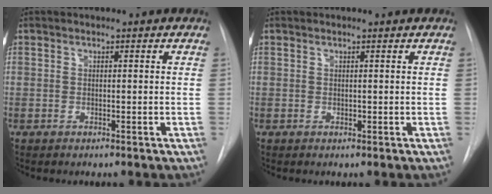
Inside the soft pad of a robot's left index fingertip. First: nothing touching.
{"total": 0.0}